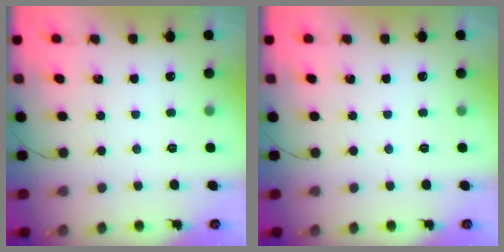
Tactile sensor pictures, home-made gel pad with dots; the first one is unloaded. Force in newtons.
{"total": 0.0}